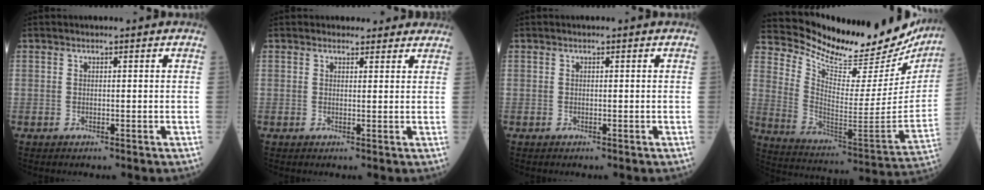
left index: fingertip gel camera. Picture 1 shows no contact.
{"total": 4.3, "force": [3.8, 1.9, 0.4], "torque": [0.007, 0.007, 0.035]}
{"total": 0.0}
{"total": 26.6, "force": [24.2, 6.6, 8.8], "torque": [-0.151, -0.077, 0.333]}